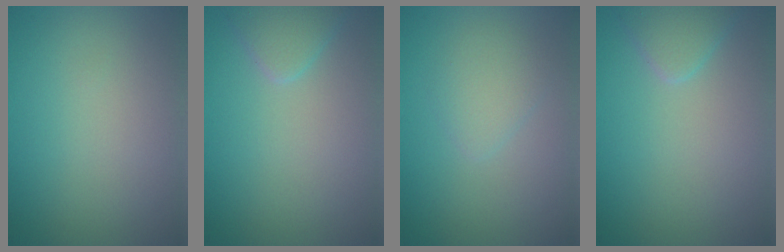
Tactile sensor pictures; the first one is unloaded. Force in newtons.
{"total": 1.9, "press": 1.9, "slide": 0.1}
{"total": 1.8, "press": 1.8, "slide": 0.1}
{"total": 1.9, "press": 1.9, "slide": 0.1}